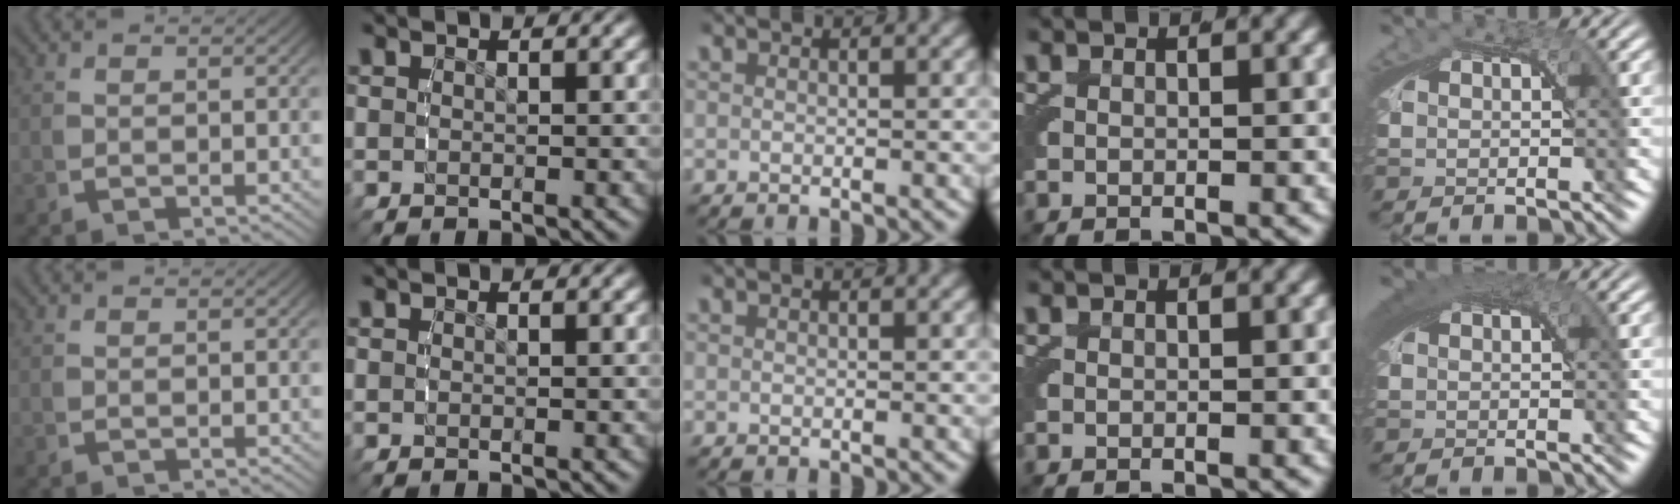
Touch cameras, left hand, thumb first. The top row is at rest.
{"little": {"total": 3.3, "force": [1.6, 1.1, 2.7], "torque": [-0.038, 0.013, 0.020]}}